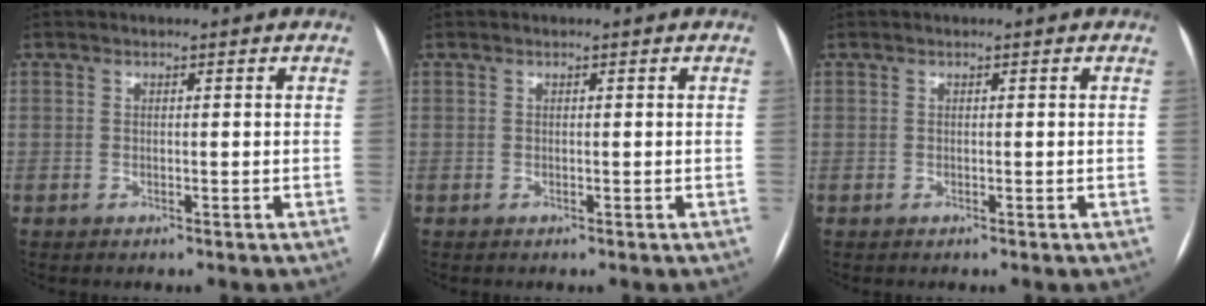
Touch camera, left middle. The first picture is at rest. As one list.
[{"total": 0.0}, {"total": 0.0}]